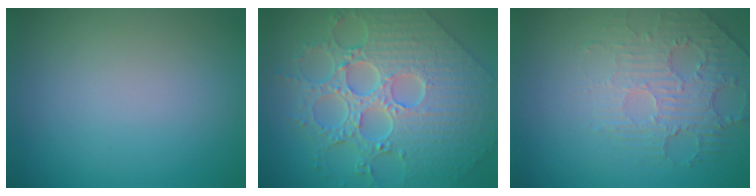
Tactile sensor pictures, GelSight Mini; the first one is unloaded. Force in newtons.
{"total": 9.4, "press": 7.1, "slide": 6.3}
{"total": 2.5, "press": 1.9, "slide": 1.6}